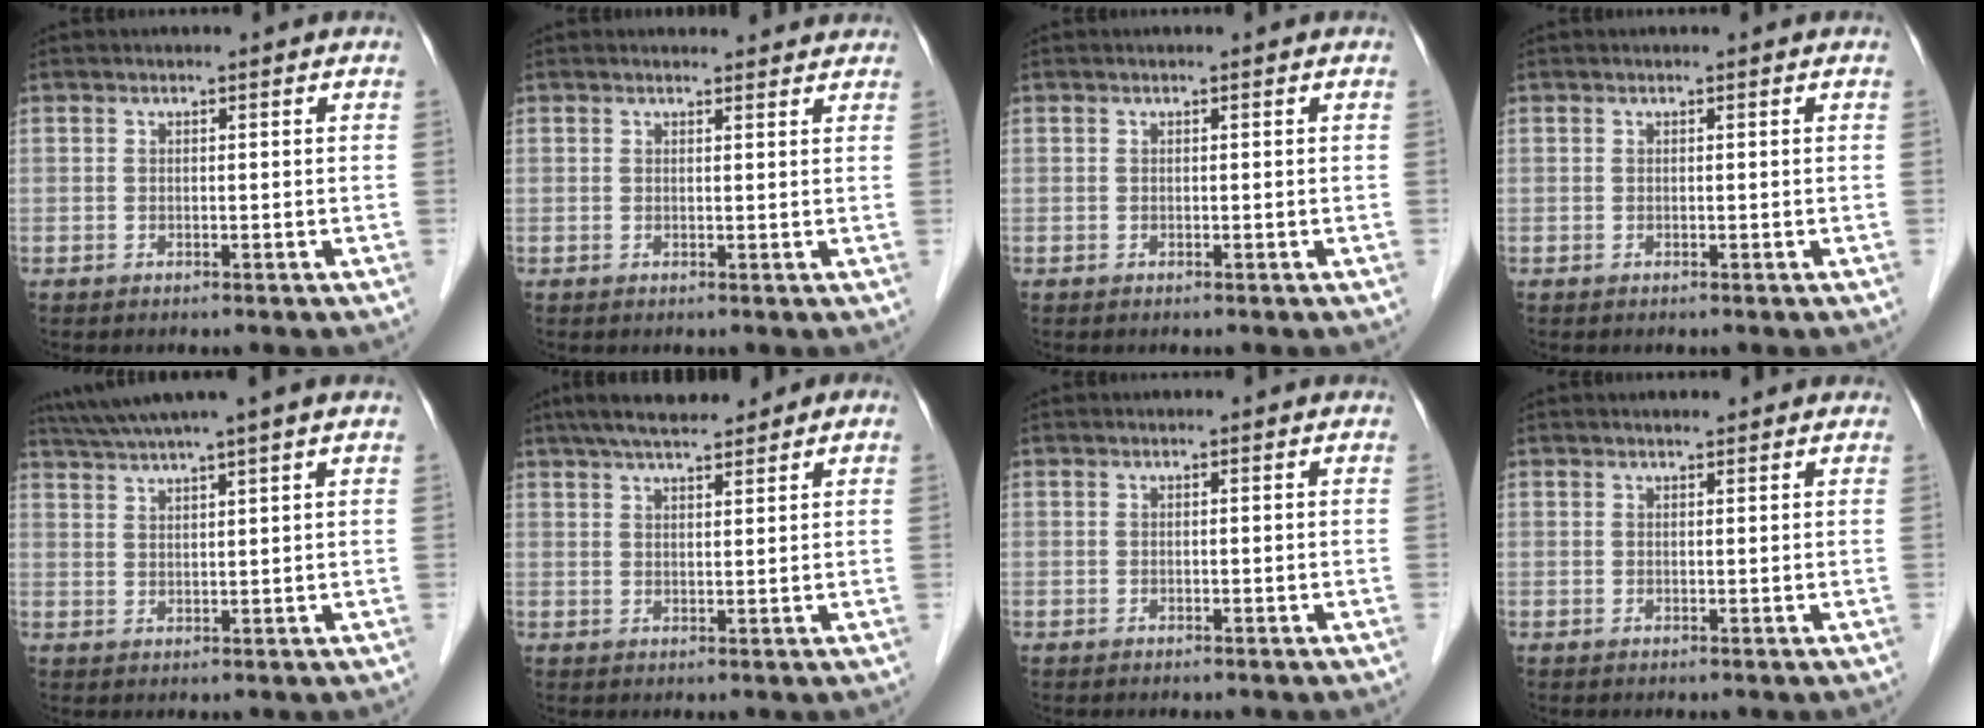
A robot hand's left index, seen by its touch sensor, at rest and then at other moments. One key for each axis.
{"total": 4.0, "fx": 3.9, "fy": 0.8, "fz": 0.4, "tx": -0.008, "ty": 0.008, "tz": 0.039}
{"total": 0.0}
{"total": 0.0}
{"total": 7.3, "fx": 5.9, "fy": -1.5, "fz": 4.0, "tx": -0.070, "ty": 0.024, "tz": 0.100}
{"total": 7.4, "fx": 5.9, "fy": 1.5, "fz": 4.2, "tx": -0.066, "ty": 0.023, "tz": 0.097}
{"total": 0.0}
{"total": 1.9, "fx": 1.6, "fy": 0.4, "fz": 0.9, "tx": -0.015, "ty": 0.013, "tz": 0.024}